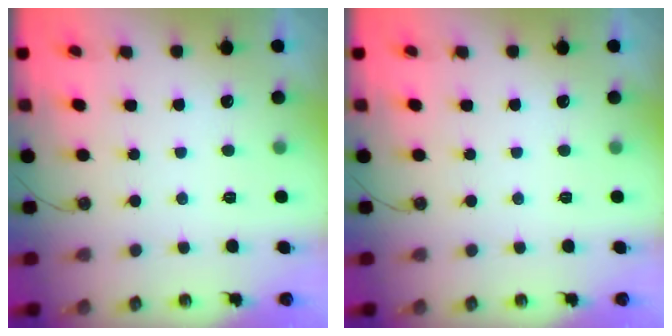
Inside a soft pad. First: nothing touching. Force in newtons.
{"total": 0.0}